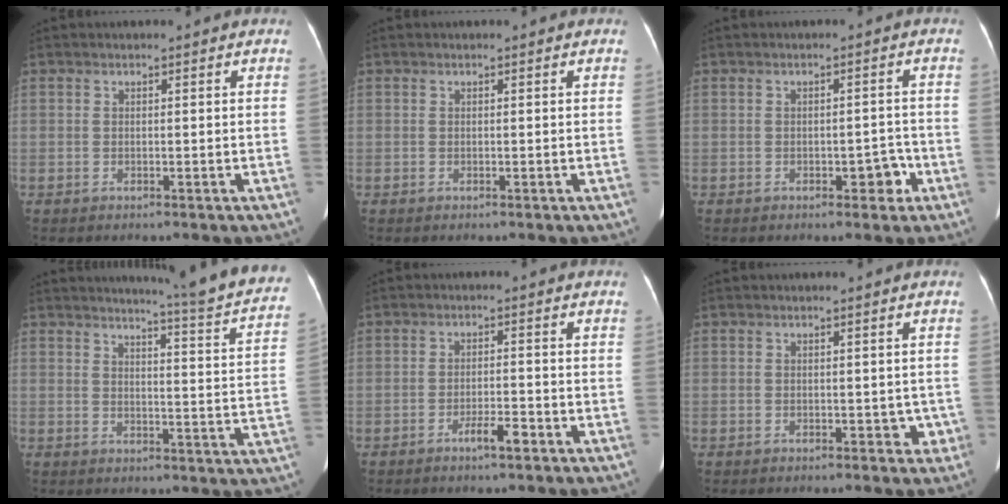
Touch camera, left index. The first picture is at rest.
{"total": 0.0}
{"total": 3.0, "force": [-1.5, 1.5, 2.1], "torque": [-0.019, 0.008, -0.017]}
{"total": 16.6, "force": [15.5, -1.0, 5.9], "torque": [-0.078, -0.095, 0.165]}
{"total": 3.1, "force": [-2.0, 0.4, 2.4], "torque": [-0.041, 0.000, -0.035]}
{"total": 1.8, "force": [-0.6, 1.4, 1.1], "torque": [-0.005, 0.008, -0.005]}